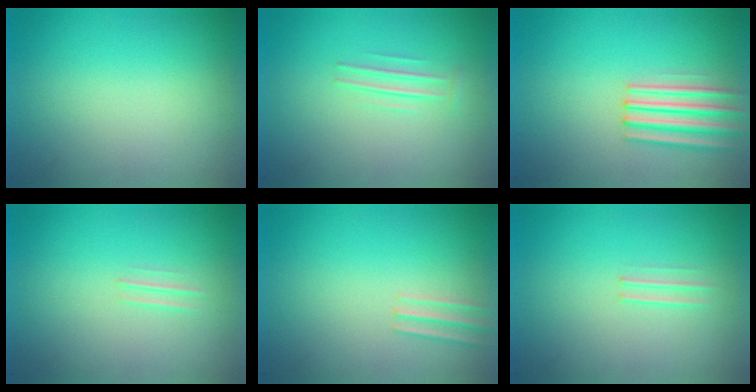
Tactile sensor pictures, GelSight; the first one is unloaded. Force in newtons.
{"total": 1.1}
{"total": 3.5}
{"total": 1.0}
{"total": 1.0}
{"total": 1.1}